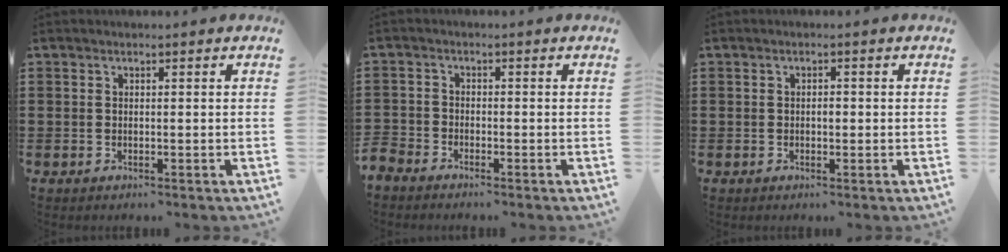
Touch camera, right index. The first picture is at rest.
{"total": 2.2, "force": [-2.1, 0.5, -0.1], "torque": [-0.013, -0.004, -0.049]}
{"total": 1.1, "force": [-0.1, 0.5, 1.0], "torque": [-0.020, 0.002, -0.002]}